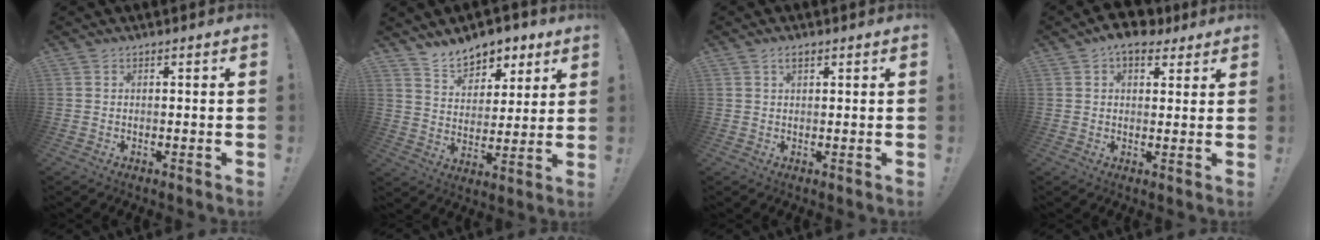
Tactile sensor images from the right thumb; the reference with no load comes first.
{"total": 10.4, "force": [8.3, 5.6, 2.7], "torque": [-0.049, -0.058, 0.161]}
{"total": 2.0, "force": [1.0, 1.0, 1.4], "torque": [-0.027, 0.003, 0.018]}
{"total": 6.3, "force": [3.6, 3.7, 3.7], "torque": [-0.049, -0.013, 0.064]}